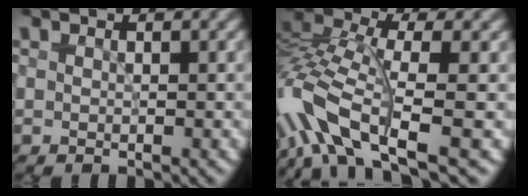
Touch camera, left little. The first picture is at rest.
{"total": 9.1, "force": [-3.0, 3.8, 7.7], "torque": [-0.154, 0.009, -0.074]}